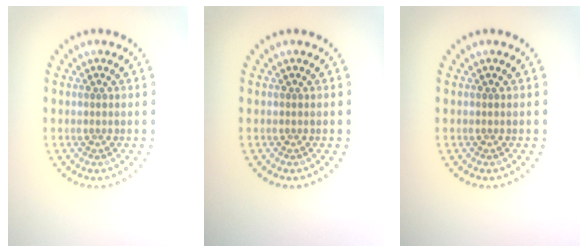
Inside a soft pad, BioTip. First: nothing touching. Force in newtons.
{"total": 0.0}
{"total": 0.0}